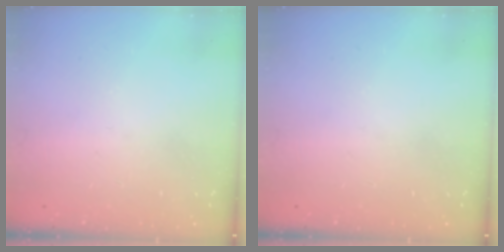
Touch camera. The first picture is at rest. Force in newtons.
{"total": 0.0}